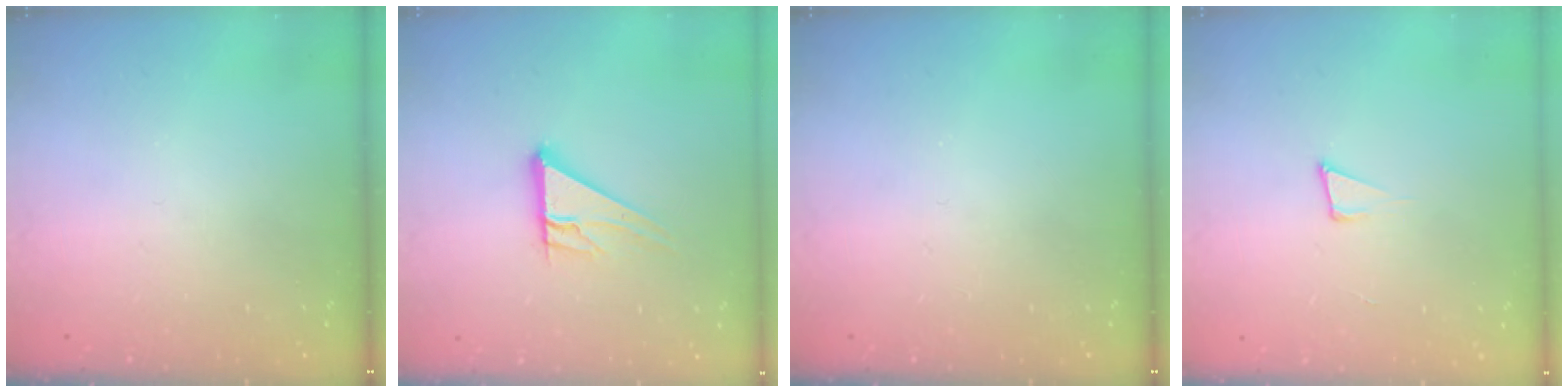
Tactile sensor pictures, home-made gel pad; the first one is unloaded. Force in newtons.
{"total": 10.2, "press": 10.2, "slide": 1.0}
{"total": 0.0}
{"total": 4.6, "press": 3.2, "slide": 3.3}